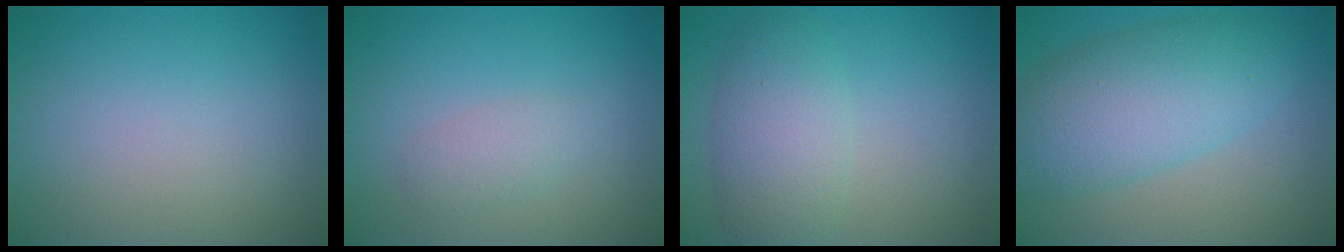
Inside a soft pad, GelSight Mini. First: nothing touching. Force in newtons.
{"total": 1.8, "press": 1.8, "slide": 0.0}
{"total": 4.8, "press": 4.8, "slide": 0.2}
{"total": 7.5, "press": 7.5, "slide": 0.2}